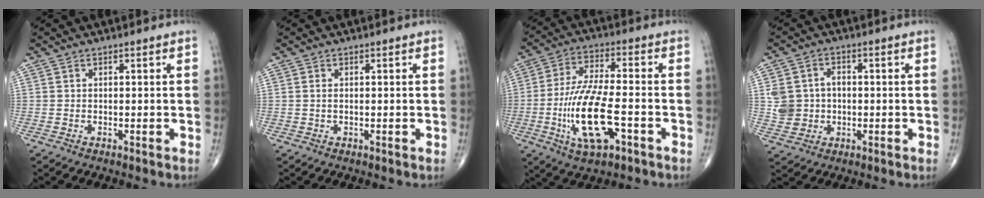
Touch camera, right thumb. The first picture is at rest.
{"total": 0.6, "force": [0.0, 0.2, 0.5], "torque": [-0.014, 0.000, 0.000]}
{"total": 15.1, "force": [-4.5, 5.4, 13.4], "torque": [-0.265, 0.020, -0.078]}
{"total": 6.9, "force": [-0.1, 6.2, 3.1], "torque": [-0.038, 0.010, 0.001]}